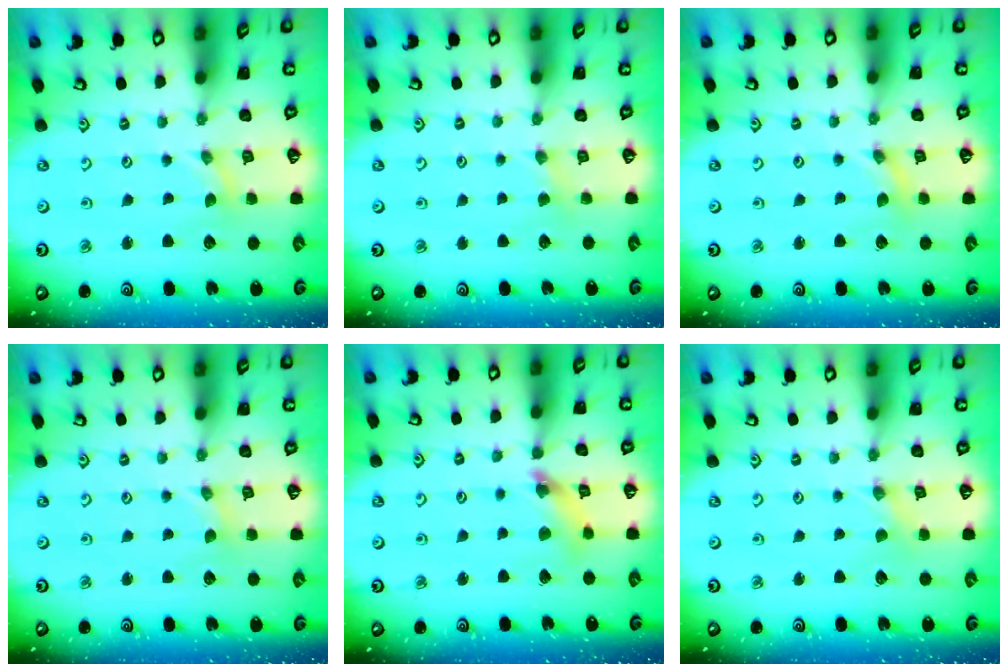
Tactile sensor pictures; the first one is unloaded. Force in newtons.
{"total": 2.6, "press": 2.6, "slide": 0.4}
{"total": 0.0}
{"total": 0.0}
{"total": 7.7, "press": 7.7, "slide": 0.7}
{"total": 0.0}